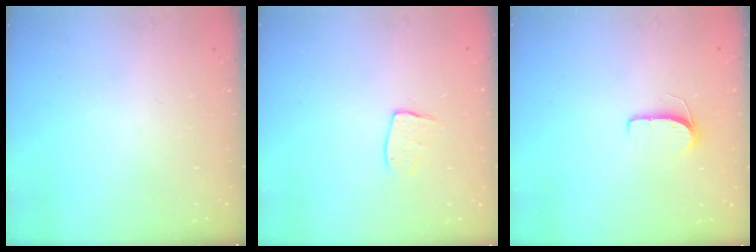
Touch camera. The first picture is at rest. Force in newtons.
{"total": 7.0, "press": 7.0, "slide": 0.5}
{"total": 6.1, "press": 6.1, "slide": 0.5}